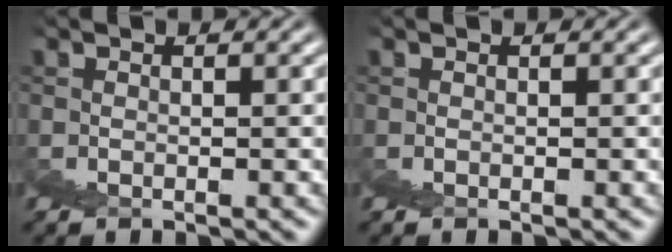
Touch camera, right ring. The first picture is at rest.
{"total": 0.0}